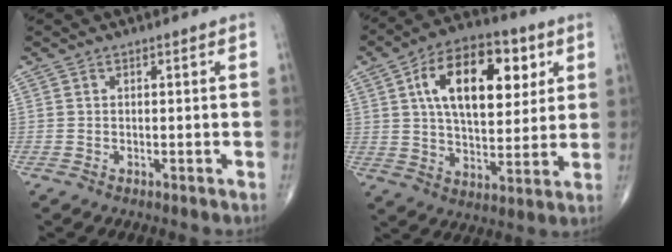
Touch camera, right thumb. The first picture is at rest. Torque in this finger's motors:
{"motor_torque": [-0.12, 1.31, 1.04, 0.78, 0.15]}